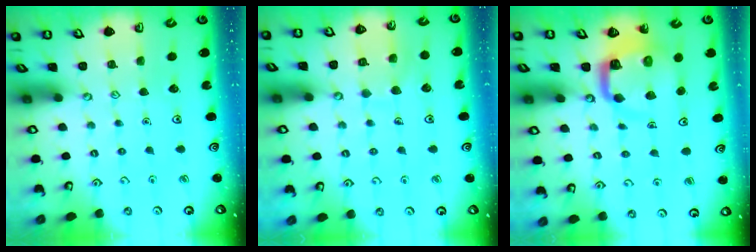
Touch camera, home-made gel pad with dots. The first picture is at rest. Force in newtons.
{"total": 7.7, "press": 7.7, "slide": 0.6}
{"total": 7.8, "press": 7.7, "slide": 1.0}